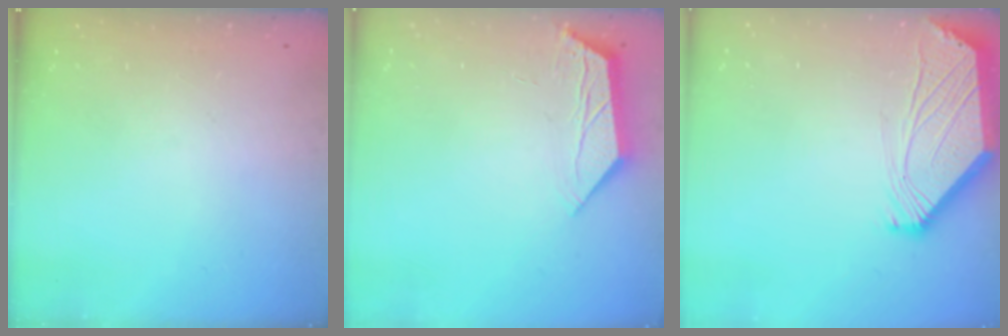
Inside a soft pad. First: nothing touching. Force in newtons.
{"total": 5.9, "press": 5.9, "slide": 0.2}
{"total": 2.6, "press": 2.6, "slide": 0.6}